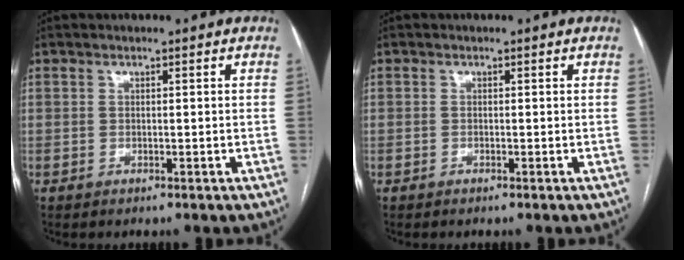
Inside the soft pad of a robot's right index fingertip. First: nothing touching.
{"total": 0.0}